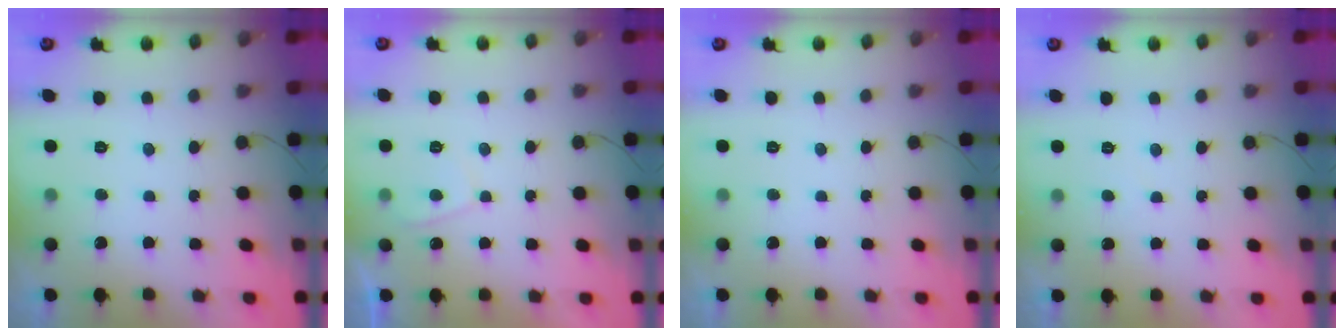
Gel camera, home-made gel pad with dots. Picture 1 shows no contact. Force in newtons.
{"total": 2.3, "press": 2.2, "slide": 0.7}
{"total": 0.0}
{"total": 0.8, "press": 0.7, "slide": 0.3}